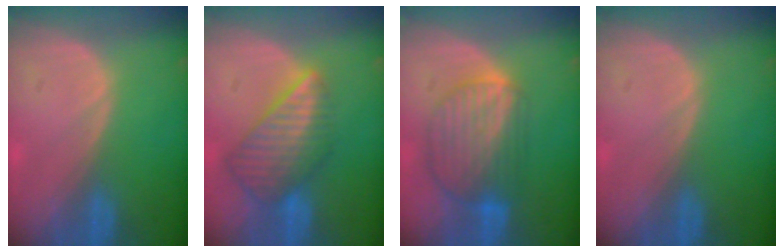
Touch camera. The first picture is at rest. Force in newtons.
{"total": 8.8, "press": 7.6, "slide": 4.4}
{"total": 8.7, "press": 7.6, "slide": 4.3}
{"total": 0.0}